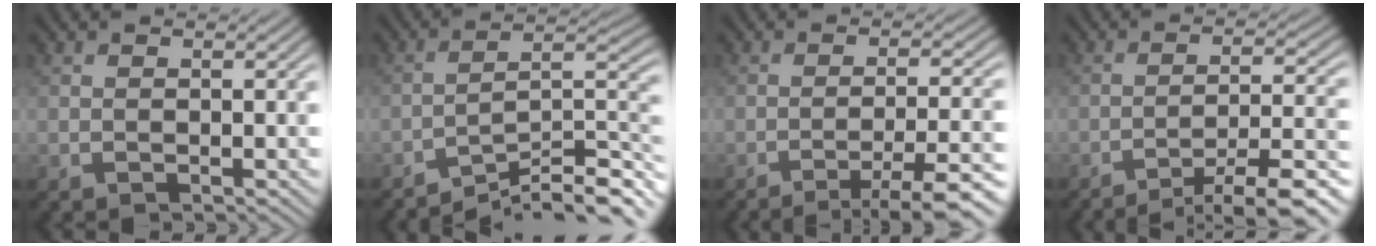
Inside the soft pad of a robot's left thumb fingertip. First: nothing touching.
{"total": 10.8, "force": [-8.4, 1.8, 6.5], "torque": [-0.092, 0.011, -0.146]}
{"total": 8.5, "force": [-5.3, 1.2, 6.5], "torque": [-0.103, 0.009, -0.078]}
{"total": 11.6, "force": [-8.4, 2.2, 7.6], "torque": [-0.120, 0.003, -0.119]}